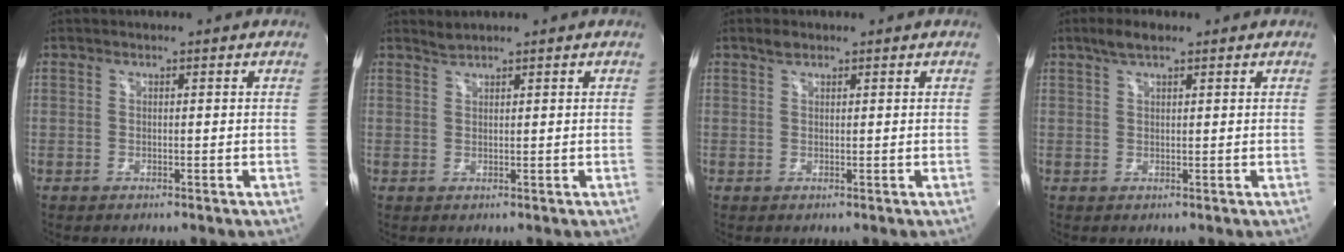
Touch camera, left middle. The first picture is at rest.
{"total": 1.1, "force": [1.1, -0.2, 0.0], "torque": [-0.005, 0.004, 0.027]}
{"total": 1.3, "force": [1.0, 0.6, 0.6], "torque": [-0.014, 0.006, 0.019]}
{"total": 3.1, "force": [2.2, 0.8, 2.1], "torque": [-0.047, 0.012, 0.041]}